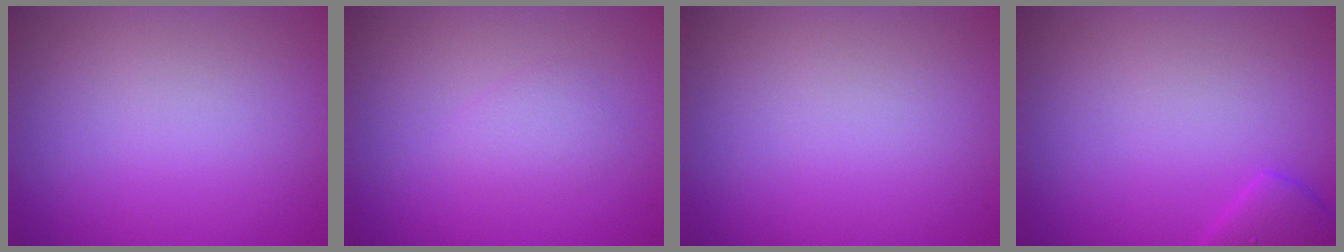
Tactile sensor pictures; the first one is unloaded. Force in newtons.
{"total": 1.3, "press": 1.3, "slide": 0.0}
{"total": 0.0}
{"total": 1.8, "press": 1.8, "slide": 0.1}